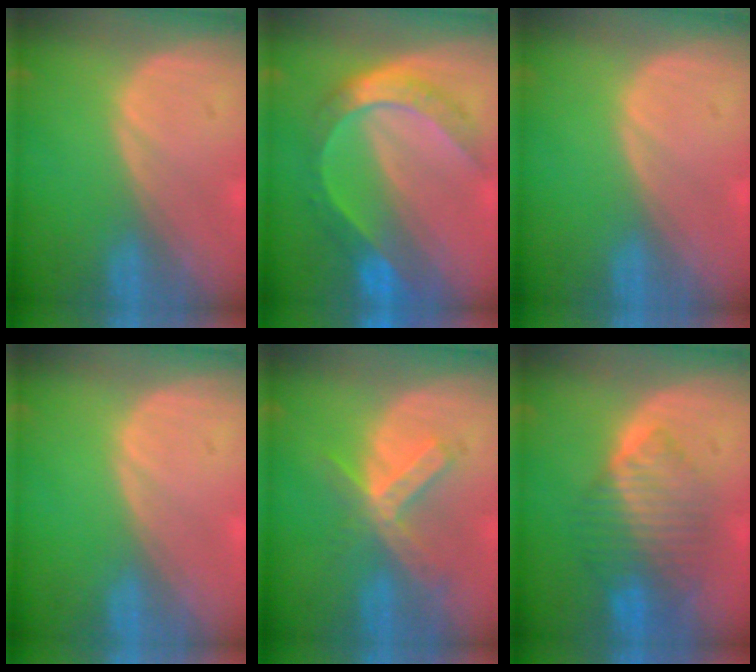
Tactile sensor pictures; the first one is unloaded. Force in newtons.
{"total": 8.3, "press": 8.2, "slide": 0.8}
{"total": 0.0}
{"total": 0.0}
{"total": 6.3, "press": 5.8, "slide": 2.4}
{"total": 7.8, "press": 7.4, "slide": 2.3}